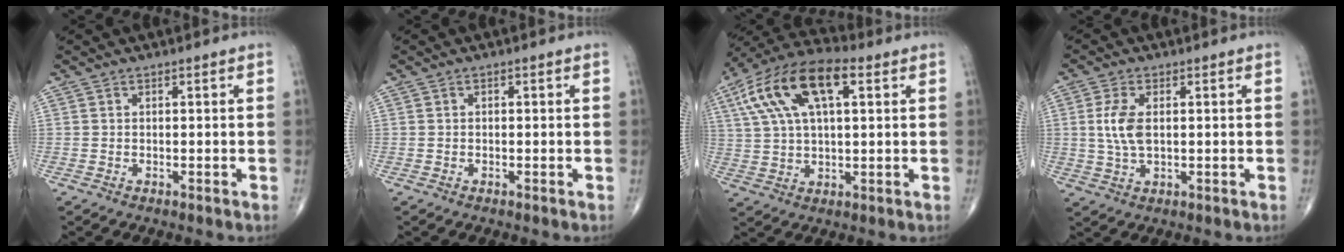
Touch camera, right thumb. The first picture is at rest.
{"total": 0.0}
{"total": 17.1, "force": [6.1, 7.7, 14.0], "torque": [-0.270, 0.024, 0.103]}
{"total": 6.0, "force": [0.7, 3.1, 5.0], "torque": [-0.115, -0.001, 0.014]}